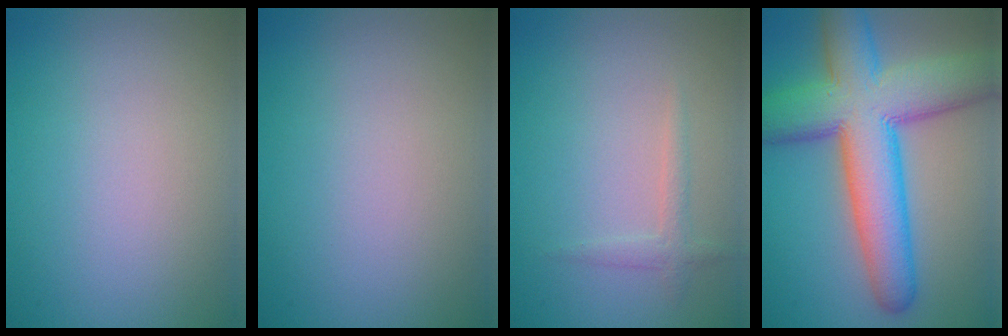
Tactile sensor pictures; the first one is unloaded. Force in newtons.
{"total": 0.0}
{"total": 1.3, "press": 1.3, "slide": 0.1}
{"total": 12.2, "press": 12.2, "slide": 0.4}